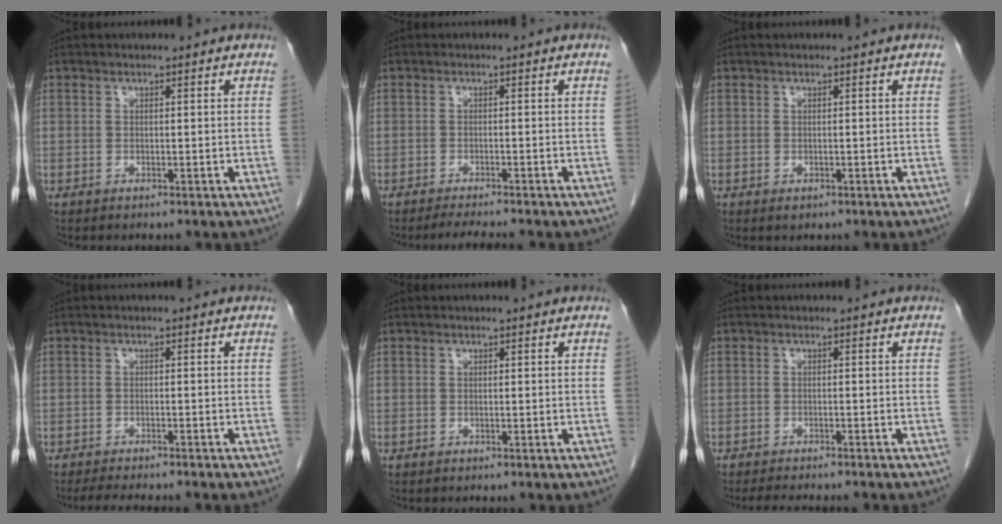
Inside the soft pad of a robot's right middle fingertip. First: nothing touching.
{"total": 4.1, "force": [-3.7, -0.2, 1.8], "torque": [-0.029, -0.014, -0.056]}
{"total": 0.7, "force": [-0.3, 0.5, 0.4], "torque": [-0.005, 0.001, -0.001]}
{"total": 6.5, "force": [-5.6, 0.7, 3.1], "torque": [-0.038, -0.011, -0.082]}
{"total": 0.0}
{"total": 6.2, "force": [-5.5, 0.9, 2.8], "torque": [-0.033, -0.009, -0.077]}